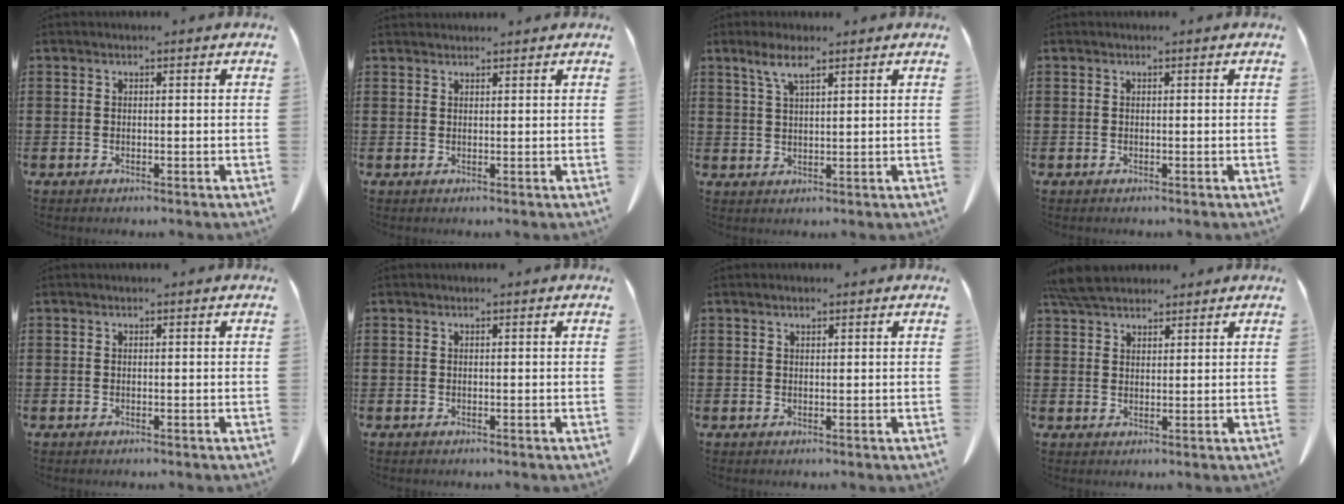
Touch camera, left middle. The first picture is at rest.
{"total": 1.0, "force": [1.0, 0.1, 0.0], "torque": [-0.003, -0.001, 0.020]}
{"total": 4.2, "force": [2.7, 0.8, 3.1], "torque": [-0.067, 0.003, 0.047]}
{"total": 0.0}
{"total": 0.0}
{"total": 0.0}
{"total": 0.8, "force": [0.5, 0.3, 0.5], "torque": [-0.012, 0.002, 0.010]}
{"total": 5.4, "force": [4.7, 1.6, 2.1], "torque": [-0.053, -0.004, 0.091]}